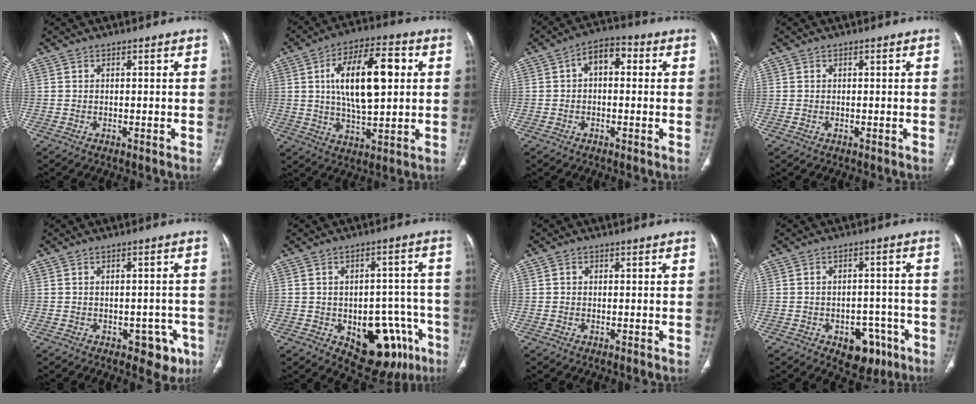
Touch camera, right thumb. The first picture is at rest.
{"total": 17.0, "force": [3.3, 7.4, 15.0], "torque": [-0.234, 0.008, 0.053]}
{"total": 6.2, "force": [0.8, 3.8, 4.8], "torque": [-0.053, 0.023, 0.000]}
{"total": 0.0}
{"total": 5.3, "force": [-2.7, 3.3, 3.1], "torque": [-0.007, 0.013, -0.029]}
{"total": 16.2, "force": [-6.8, 9.5, 11.3], "torque": [-0.099, 0.036, -0.077]}
{"total": 0.6, "force": [0.1, 0.5, 0.1], "torque": [0.001, 0.002, 0.001]}
{"total": 8.6, "force": [-4.5, 5.5, 4.9], "torque": [-0.030, 0.030, -0.050]}